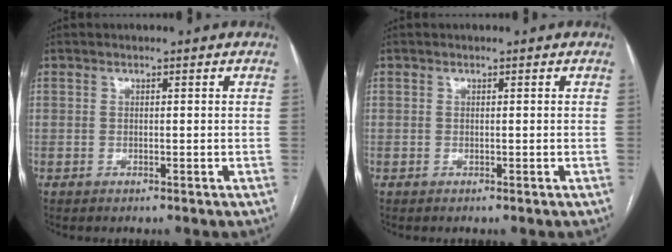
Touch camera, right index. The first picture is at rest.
{"total": 0.0}